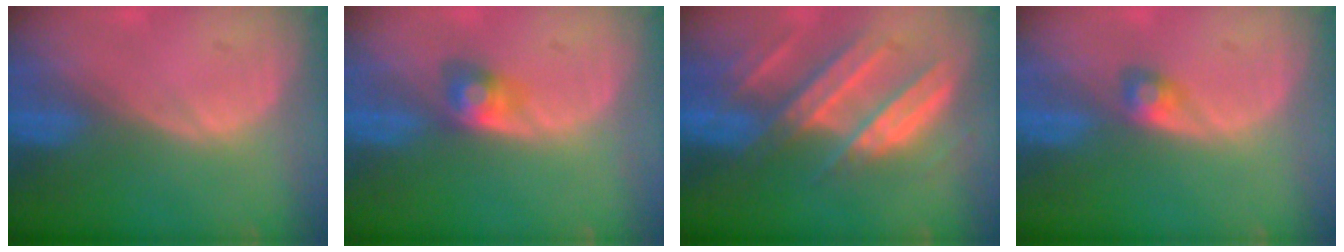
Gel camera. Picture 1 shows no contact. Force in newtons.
{"total": 2.9, "press": 2.9, "slide": 0.0}
{"total": 9.6, "press": 8.5, "slide": 4.5}
{"total": 2.1, "press": 2.1, "slide": 0.2}